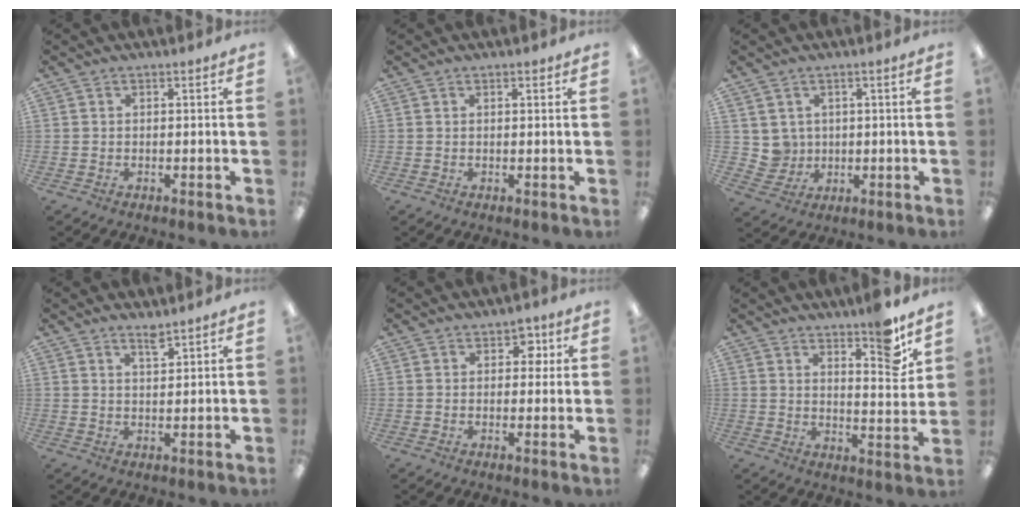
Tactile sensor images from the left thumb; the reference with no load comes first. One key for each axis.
{"total": 1.0, "fx": 0.6, "fy": 0.2, "fz": 0.8, "tx": -0.008, "ty": -0.002, "tz": 0.007}
{"total": 4.3, "fx": 1.8, "fy": 3.8, "fz": 0.0, "tx": -0.010, "ty": -0.003, "tz": 0.035}
{"total": 2.8, "fx": 2.4, "fy": 0.4, "fz": 1.3, "tx": -0.030, "ty": -0.003, "tz": 0.043}
{"total": 3.8, "fx": 1.5, "fy": 2.6, "fz": 2.3, "tx": -0.017, "ty": -0.004, "tz": 0.019}
{"total": 9.3, "fx": 7.2, "fy": 2.0, "fz": 5.6, "tx": -0.056, "ty": -0.053, "tz": 0.114}